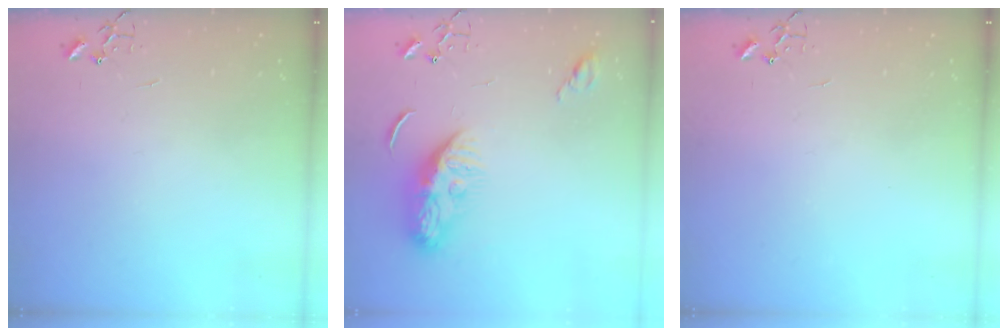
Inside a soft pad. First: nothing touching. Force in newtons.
{"total": 10.3, "press": 10.2, "slide": 0.9}
{"total": 0.0}